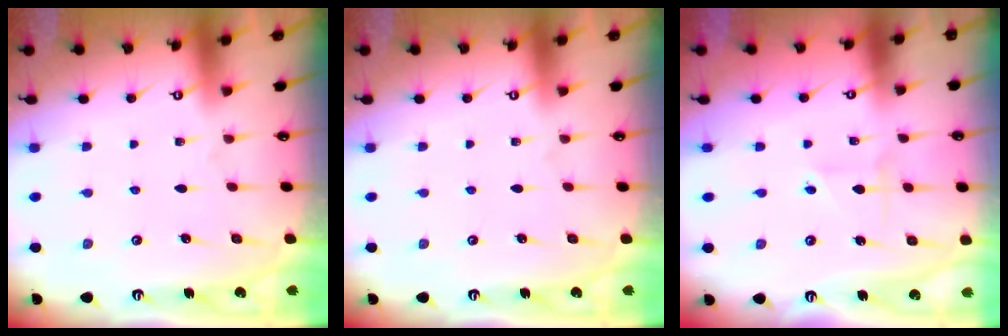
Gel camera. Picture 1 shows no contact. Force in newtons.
{"total": 0.0}
{"total": 1.8, "press": 1.7, "slide": 0.2}